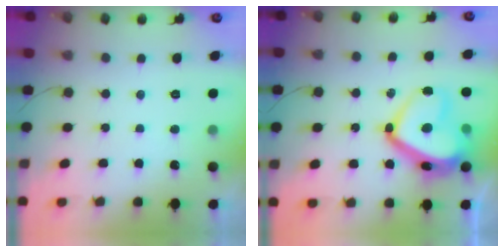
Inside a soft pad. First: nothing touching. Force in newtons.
{"total": 19.8, "press": 19.8, "slide": 1.7}